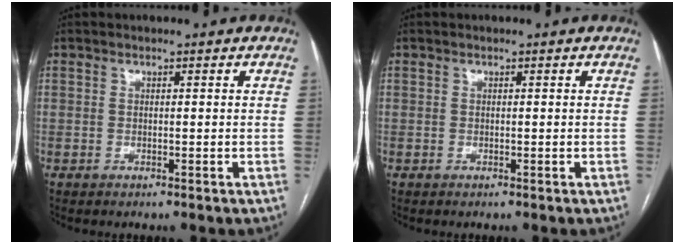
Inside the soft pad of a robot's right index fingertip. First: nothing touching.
{"total": 0.0}